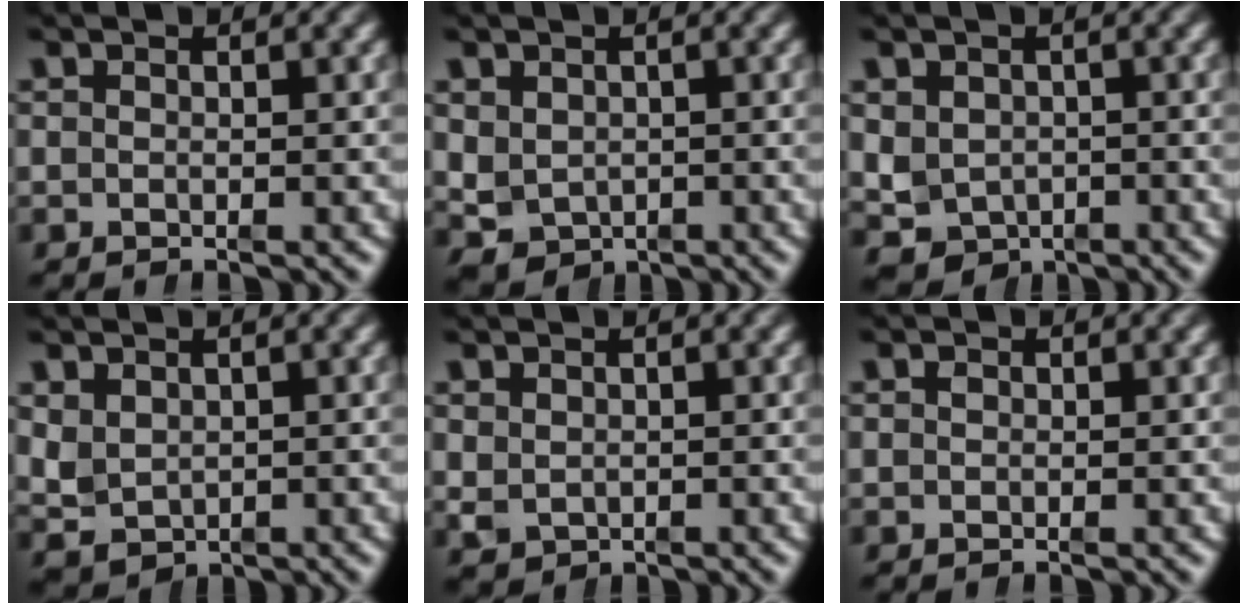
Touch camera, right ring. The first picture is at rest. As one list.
[{"total": 5.8, "force": [-1.2, 5.0, 2.6], "torque": [-0.072, -0.043, 0.002]}, {"total": 7.6, "force": [-2.4, 6.5, 3.0], "torque": [-0.072, -0.047, -0.023]}, {"total": 4.4, "force": [-0.2, 3.9, 2.0], "torque": [-0.064, -0.033, 0.015]}, {"total": 1.8, "force": [-0.2, 1.5, 0.9], "torque": [-0.028, -0.024, 0.015]}, {"total": 0.0}]